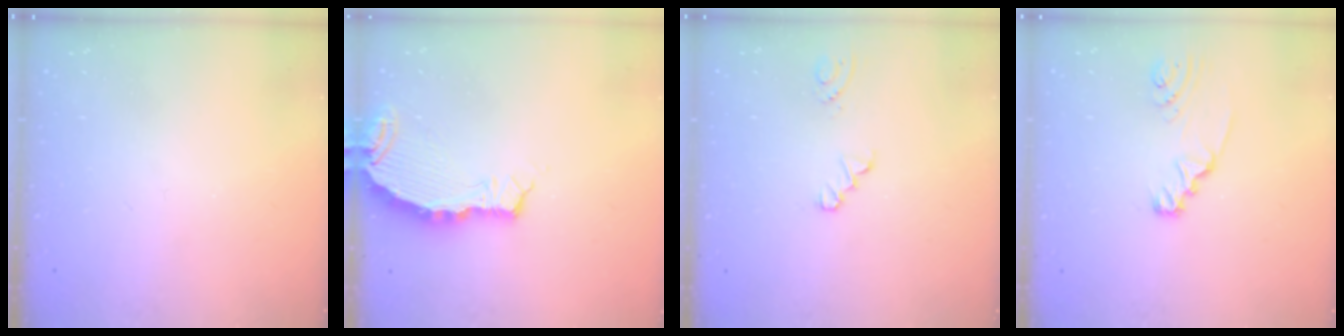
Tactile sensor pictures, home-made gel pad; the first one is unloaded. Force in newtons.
{"total": 5.7, "press": 5.7, "slide": 0.3}
{"total": 0.0}
{"total": 2.4, "press": 2.4, "slide": 0.1}